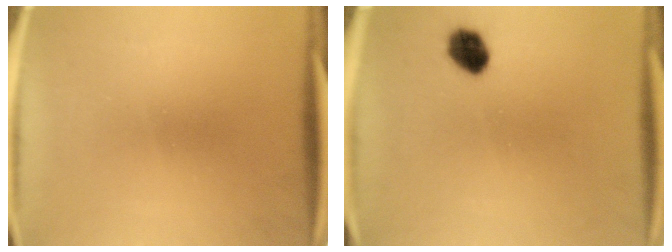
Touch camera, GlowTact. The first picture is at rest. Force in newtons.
{"total": 5.5}